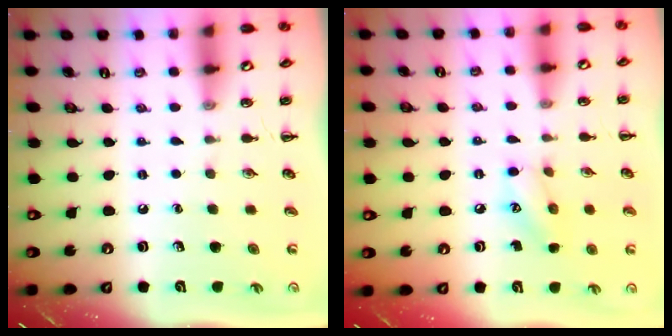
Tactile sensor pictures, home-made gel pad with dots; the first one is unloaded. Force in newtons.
{"total": 9.1, "press": 9.0, "slide": 1.5}